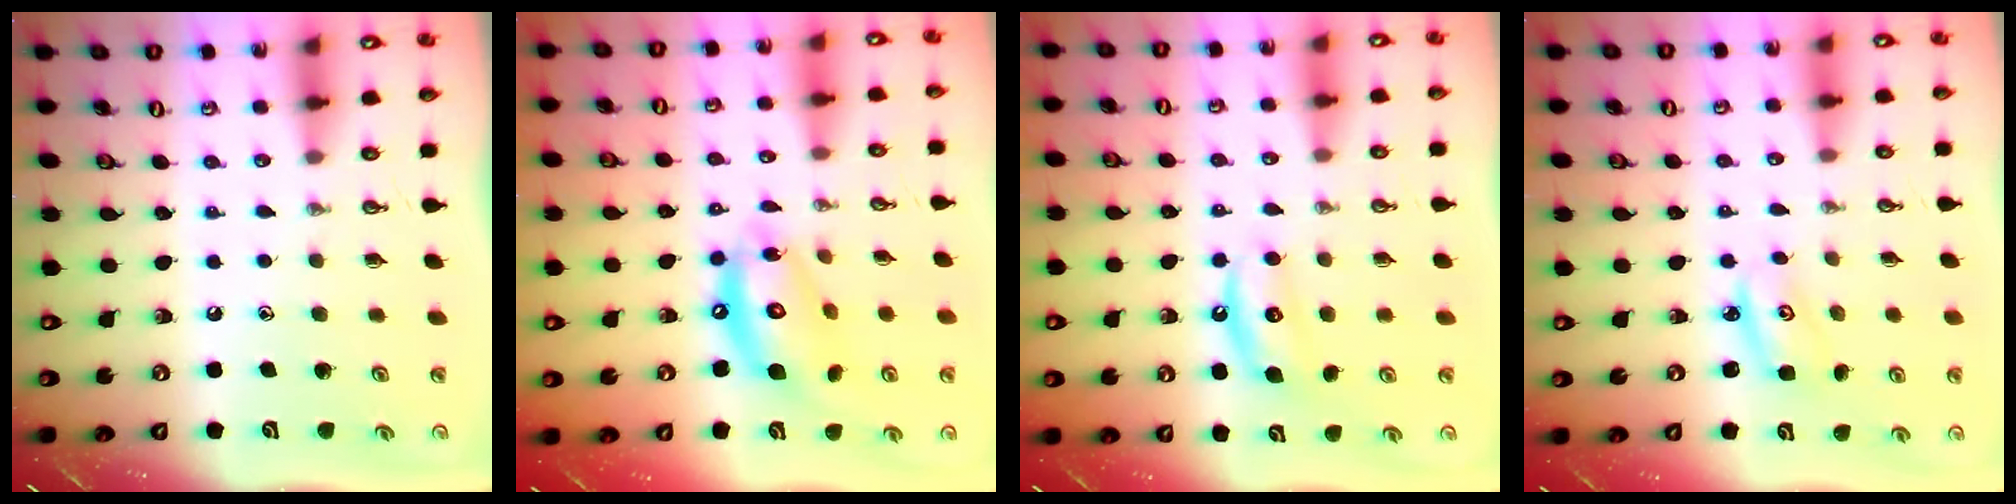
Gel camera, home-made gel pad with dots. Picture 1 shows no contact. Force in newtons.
{"total": 14.3, "press": 14.2, "slide": 1.3}
{"total": 5.7, "press": 5.6, "slide": 1.1}
{"total": 3.5, "press": 3.5, "slide": 0.2}